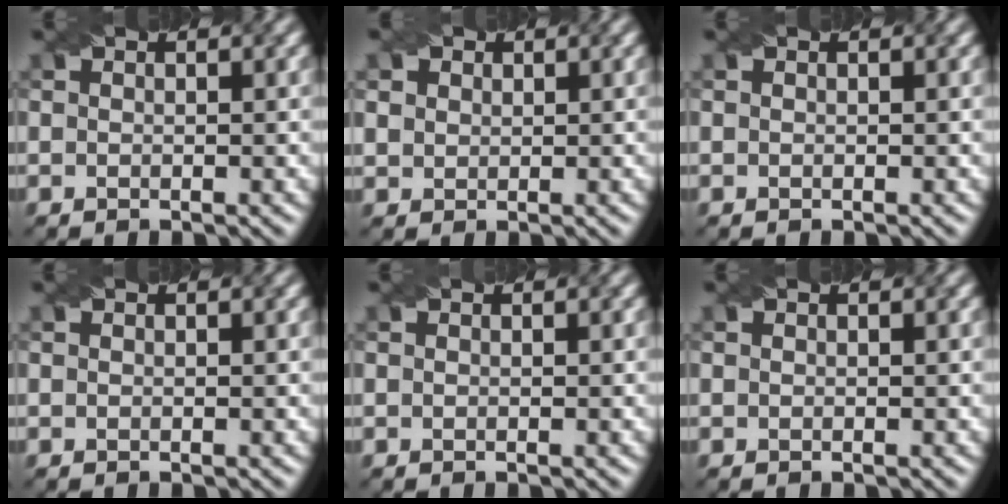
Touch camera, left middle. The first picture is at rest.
{"total": 2.6, "force": [1.5, 1.9, 0.9], "torque": [-0.031, 0.005, 0.033]}
{"total": 0.0}
{"total": 0.0}
{"total": 0.0}
{"total": 0.0}